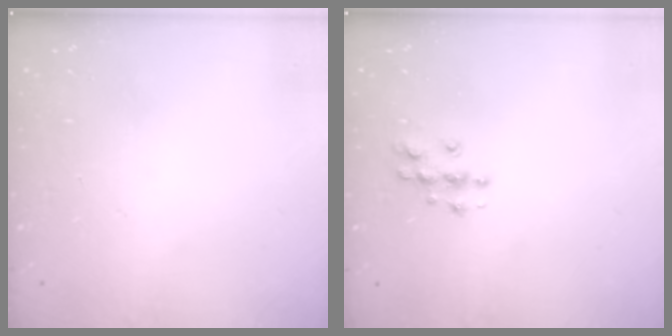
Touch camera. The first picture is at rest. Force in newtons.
{"total": 5.2, "press": 5.1, "slide": 0.5}